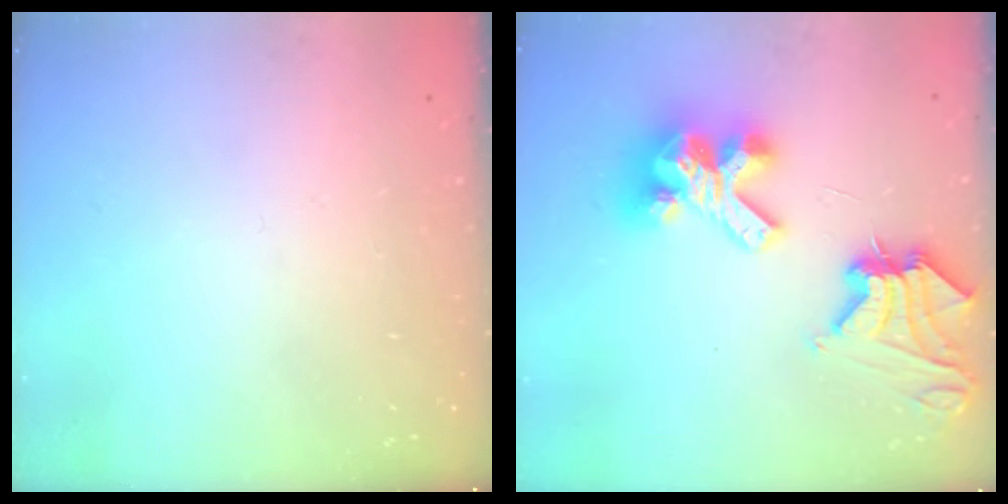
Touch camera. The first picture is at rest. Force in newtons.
{"total": 14.5, "press": 14.3, "slide": 1.8}